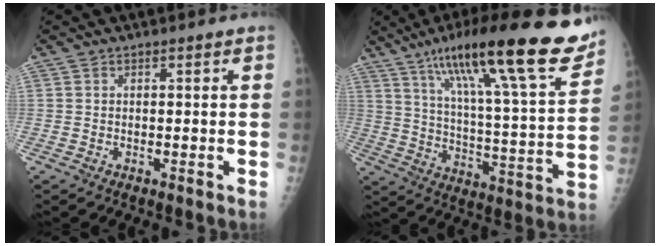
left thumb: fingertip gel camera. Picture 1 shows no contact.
{"total": 27.0, "force": [17.9, 4.3, 19.8], "torque": [-0.294, -0.046, 0.281]}